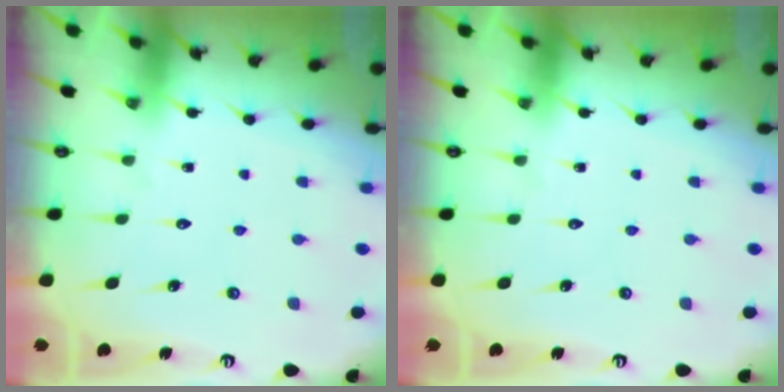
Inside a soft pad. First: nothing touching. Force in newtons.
{"total": 0.0}